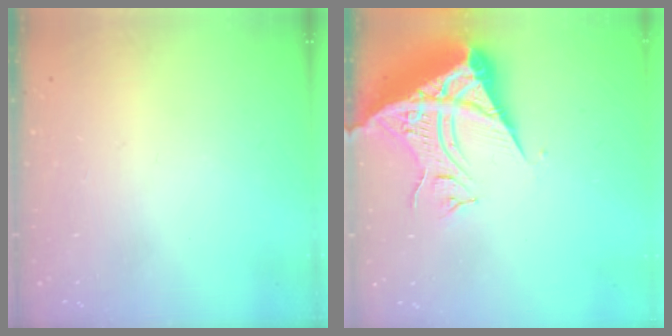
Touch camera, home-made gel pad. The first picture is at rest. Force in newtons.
{"total": 14.7, "press": 14.6, "slide": 1.5}